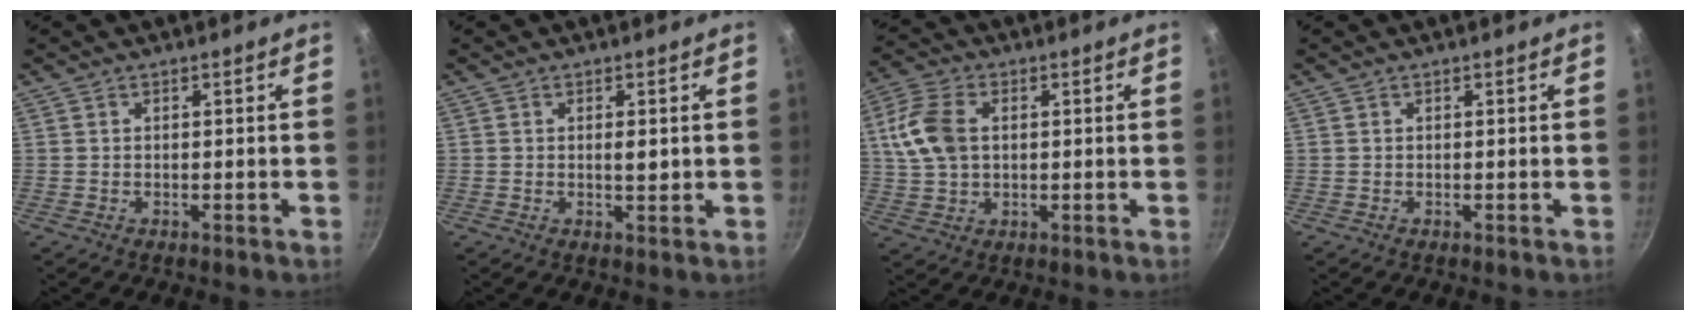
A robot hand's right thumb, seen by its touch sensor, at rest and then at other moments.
{"total": 2.4, "force": [0.3, 0.7, 2.2], "torque": [-0.034, -0.003, 0.005]}
{"total": 10.4, "force": [1.7, 6.9, 7.6], "torque": [-0.149, 0.012, 0.028]}
{"total": 0.0}